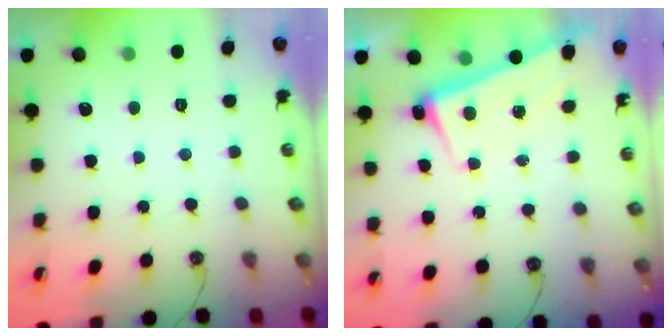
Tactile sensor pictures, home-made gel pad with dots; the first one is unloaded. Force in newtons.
{"total": 2.6, "press": 2.5, "slide": 0.7}